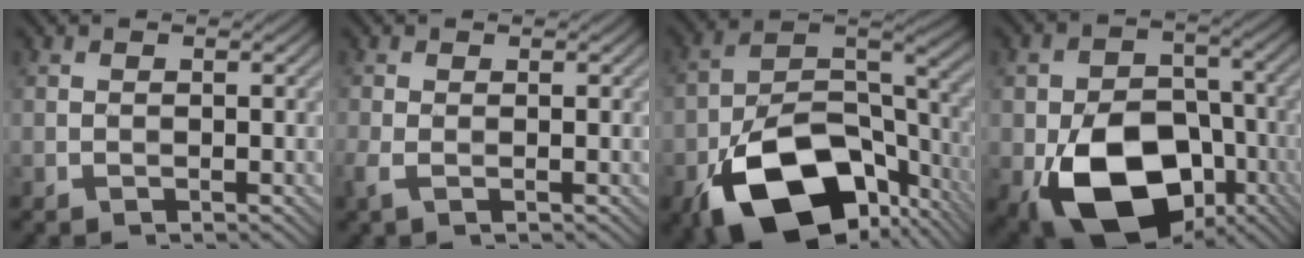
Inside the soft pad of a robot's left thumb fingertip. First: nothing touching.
{"total": 1.6, "force": [-0.5, 0.5, 1.4], "torque": [-0.044, -0.003, -0.015]}
{"total": 18.2, "force": [-9.9, 10.2, 11.4], "torque": [-0.198, -0.042, -0.162]}
{"total": 16.4, "force": [-6.8, 10.9, 10.2], "torque": [-0.174, -0.040, -0.118]}